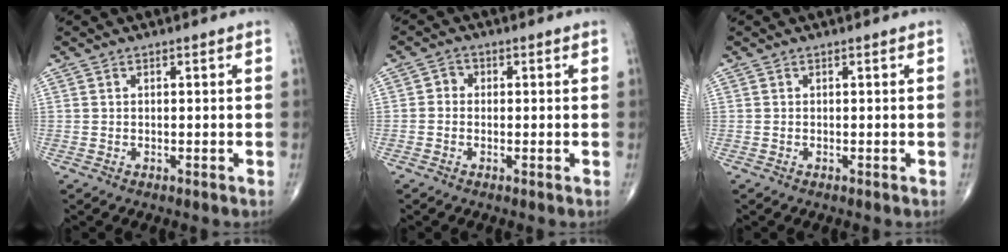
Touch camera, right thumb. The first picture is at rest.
{"total": 1.9, "force": [-0.2, 1.6, 0.8], "torque": [-0.002, 0.006, -0.013]}
{"total": 0.0}